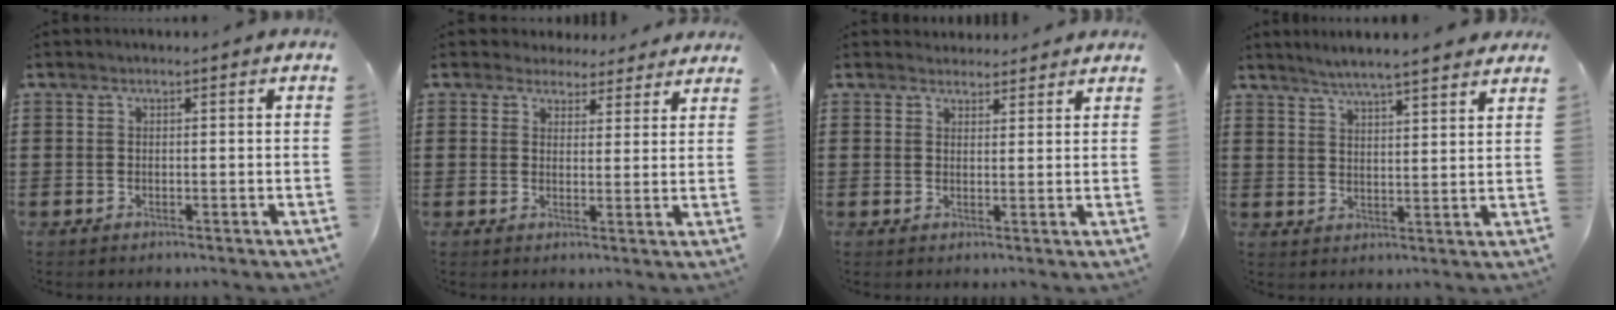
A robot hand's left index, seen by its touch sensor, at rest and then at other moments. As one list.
[{"total": 3.6, "force": [3.3, 1.5, 0.3], "torque": [-0.020, -0.002, 0.062]}, {"total": 2.5, "force": [2.4, 0.6, 0.0], "torque": [0.002, -0.006, 0.045]}, {"total": 4.7, "force": [4.3, -0.2, 1.7], "torque": [-0.046, -0.014, 0.076]}]